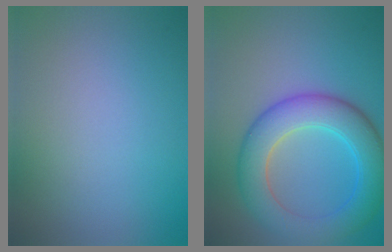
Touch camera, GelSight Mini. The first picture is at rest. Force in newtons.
{"total": 7.3, "press": 7.3, "slide": 0.1}